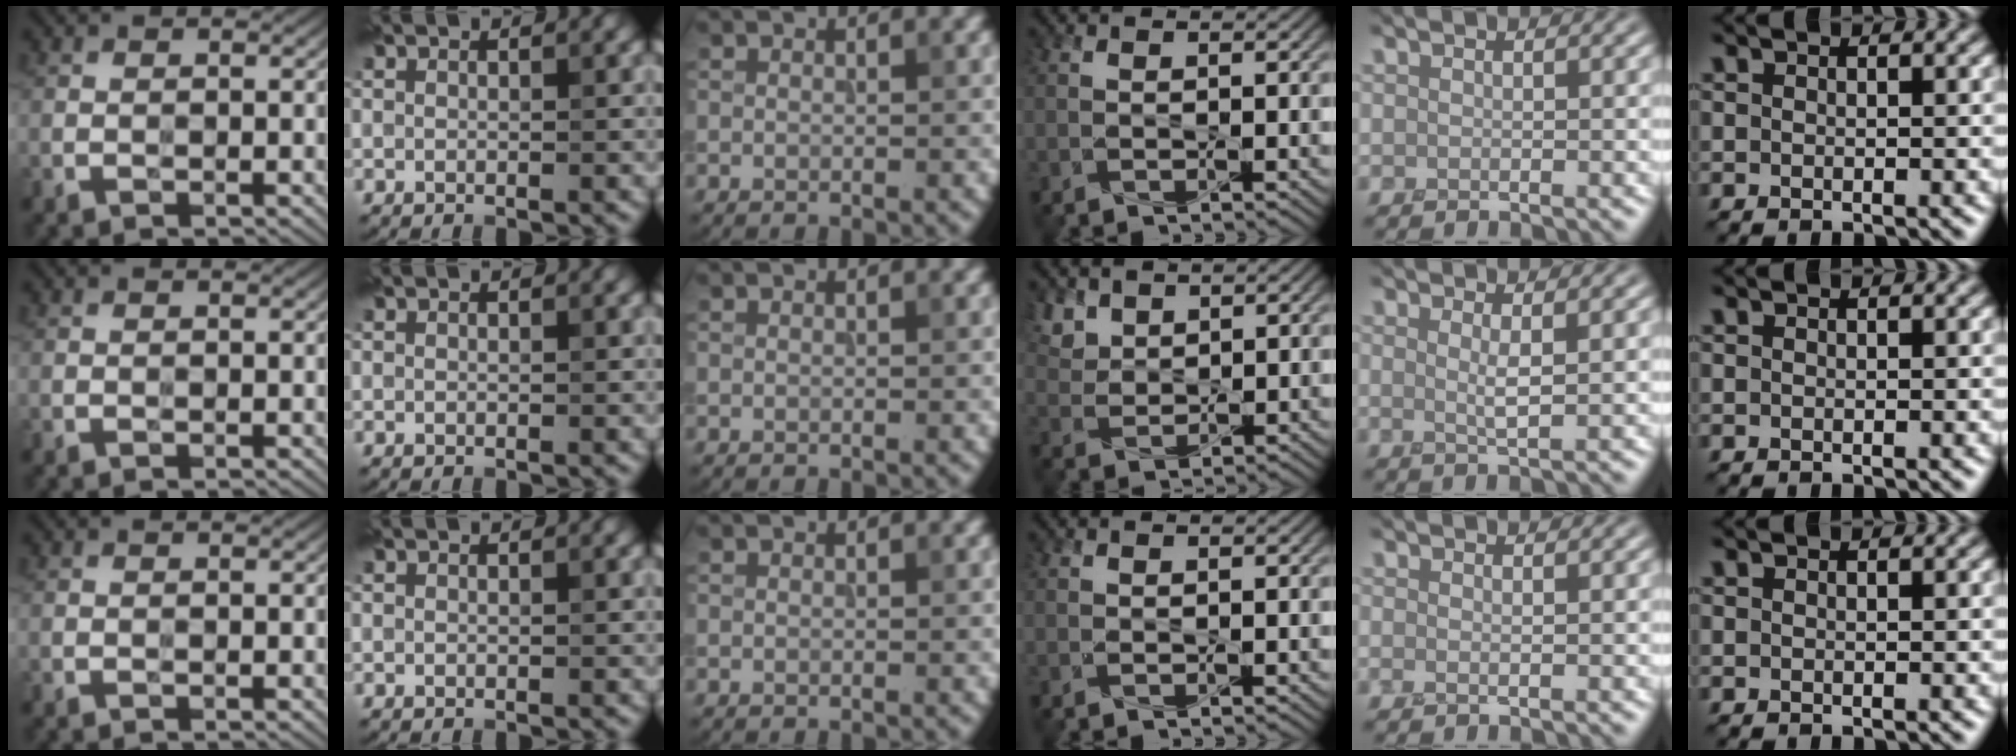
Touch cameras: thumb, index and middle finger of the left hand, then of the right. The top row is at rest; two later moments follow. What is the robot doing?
{"motion": "squeeze", "object": "tweezer"}